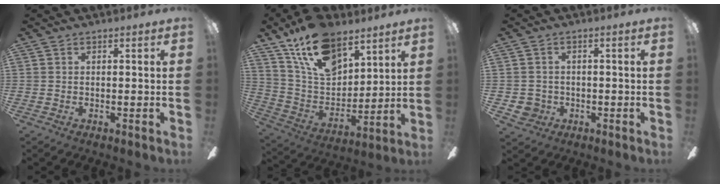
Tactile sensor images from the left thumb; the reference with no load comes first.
{"total": 18.1, "force": [12.3, 9.7, 9.1], "torque": [-0.173, -0.058, 0.229]}
{"total": 3.7, "force": [-0.6, 3.6, 0.6], "torque": [-0.022, 0.007, -0.010]}